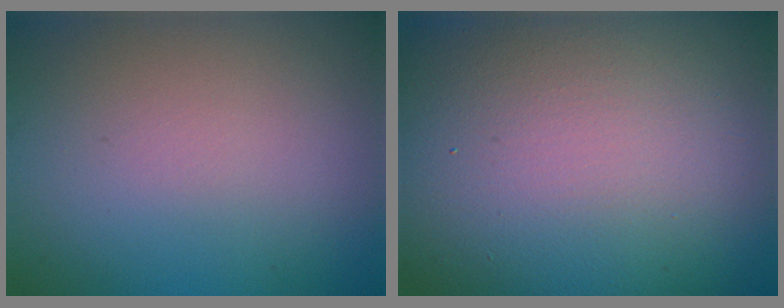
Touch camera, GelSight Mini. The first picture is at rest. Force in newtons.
{"total": 21.0, "press": 21.0, "slide": 1.0}